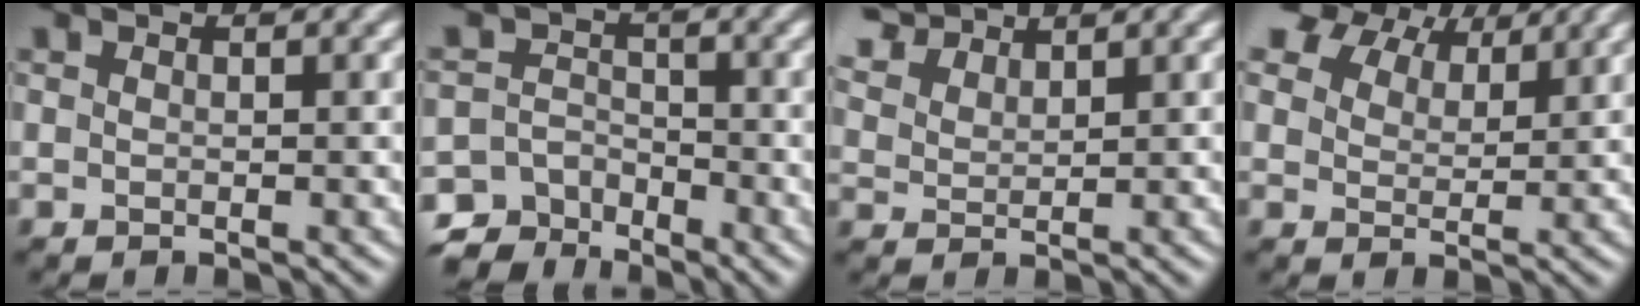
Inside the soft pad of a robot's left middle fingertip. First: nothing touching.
{"total": 7.8, "force": [-5.9, 4.9, 1.3], "torque": [0.002, -0.010, -0.102]}
{"total": 4.8, "force": [4.1, 2.0, 1.5], "torque": [-0.052, 0.006, 0.086]}
{"total": 7.1, "force": [5.9, 3.0, 2.5], "torque": [-0.061, 0.009, 0.110]}